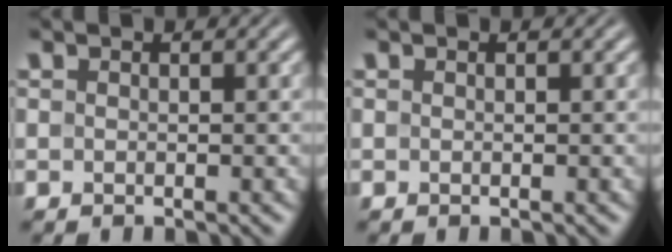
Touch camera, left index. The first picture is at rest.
{"total": 0.0}